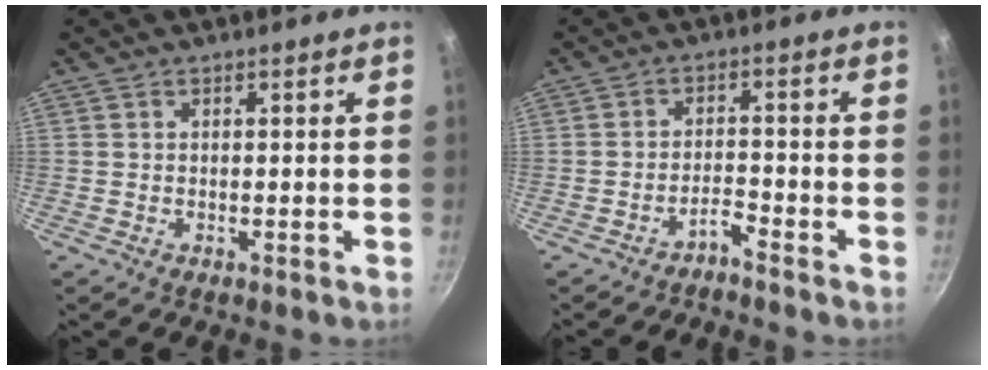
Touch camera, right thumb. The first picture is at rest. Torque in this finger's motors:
{"motor_torque": [0.58, -0.58, 0.54, -0.51, 0.07]}